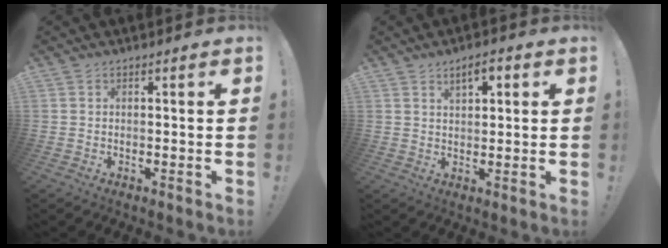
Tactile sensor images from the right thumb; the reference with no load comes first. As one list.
[{"total": 4.7, "force": [2.8, 1.6, 3.4], "torque": [-0.050, -0.011, 0.044]}]